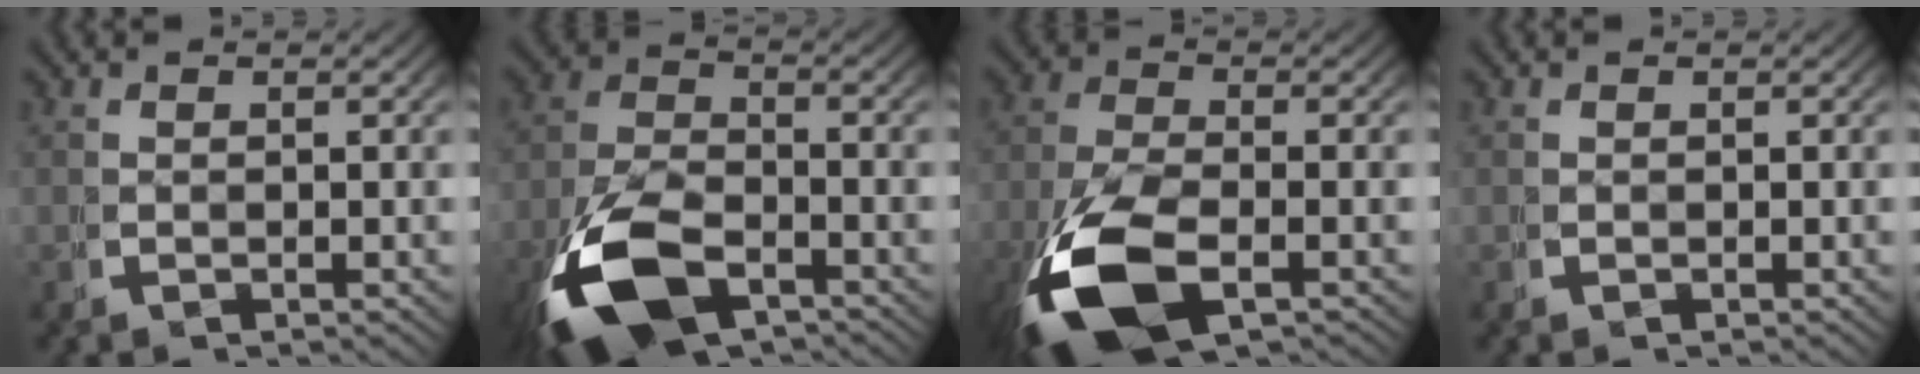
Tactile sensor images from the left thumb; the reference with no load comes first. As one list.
[{"total": 10.0, "force": [-4.7, 5.9, 6.6], "torque": [-0.140, -0.029, -0.068]}, {"total": 10.0, "force": [-3.4, 5.3, 7.7], "torque": [-0.180, -0.033, -0.040]}, {"total": 0.0}]